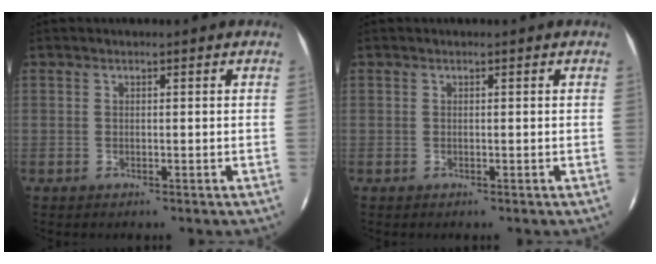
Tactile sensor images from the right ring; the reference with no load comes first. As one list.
[{"total": 0.0}]